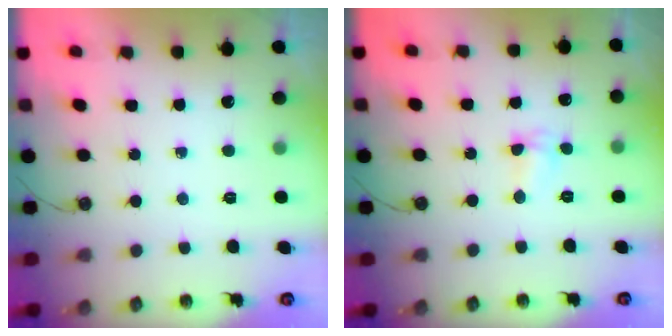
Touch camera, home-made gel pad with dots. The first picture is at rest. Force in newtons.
{"total": 5.8, "press": 4.7, "slide": 3.4}